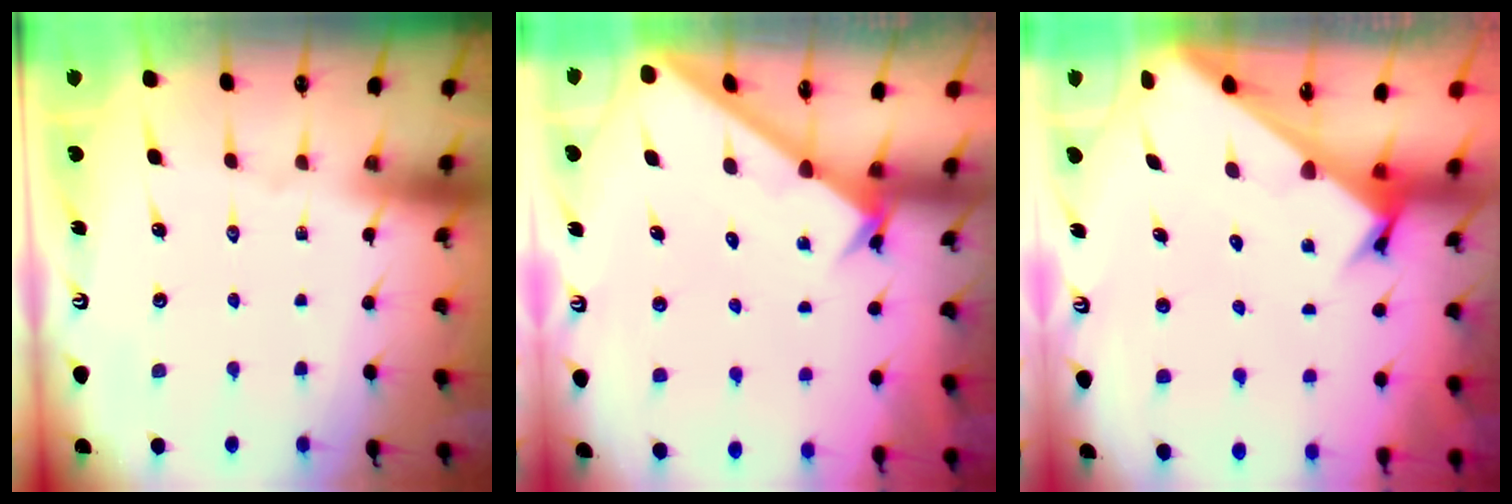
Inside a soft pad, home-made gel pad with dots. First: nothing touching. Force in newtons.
{"total": 1.9, "press": 1.9, "slide": 0.2}
{"total": 2.8, "press": 2.8, "slide": 0.2}